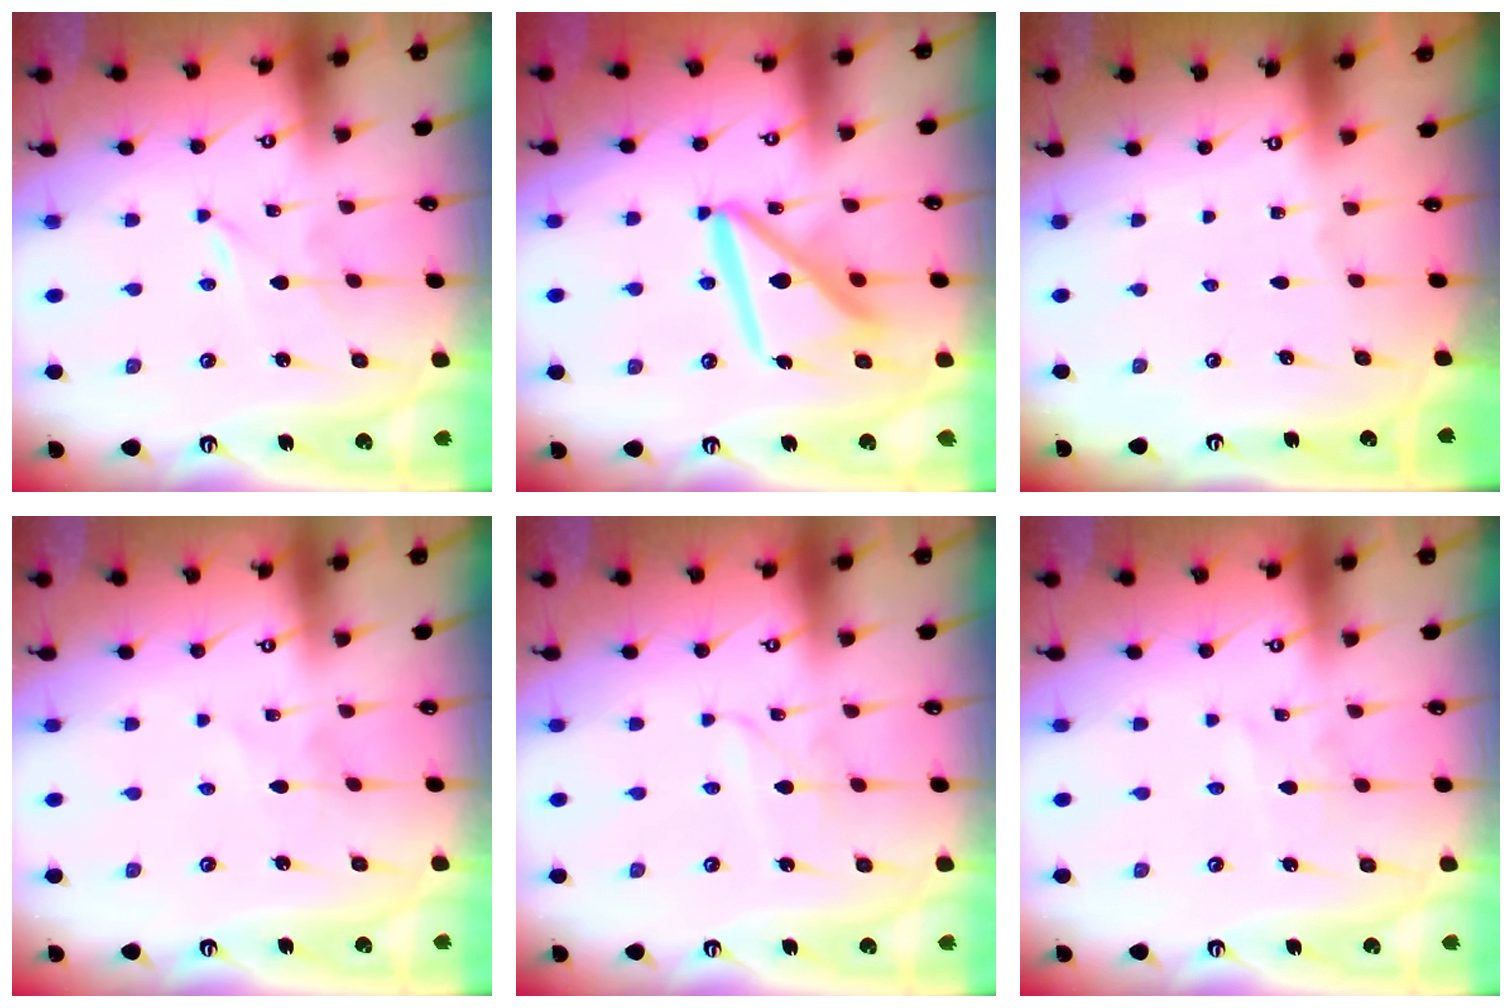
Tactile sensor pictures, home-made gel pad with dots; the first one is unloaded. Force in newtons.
{"total": 14.6, "press": 14.5, "slide": 1.6}
{"total": 0.0}
{"total": 0.9, "press": 0.9, "slide": 0.0}
{"total": 2.1, "press": 2.1, "slide": 0.2}
{"total": 1.6, "press": 1.6, "slide": 0.1}